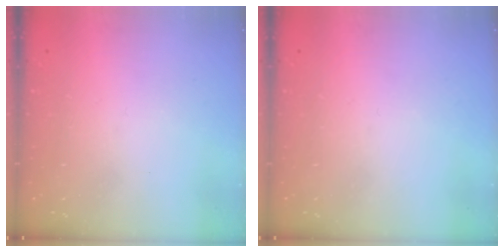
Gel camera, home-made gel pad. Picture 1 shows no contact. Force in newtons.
{"total": 0.0}